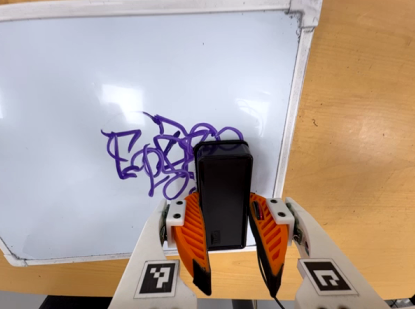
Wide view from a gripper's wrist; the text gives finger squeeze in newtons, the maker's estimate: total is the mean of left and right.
{"total": 12.3, "left": 12.2, "right": 12.4}